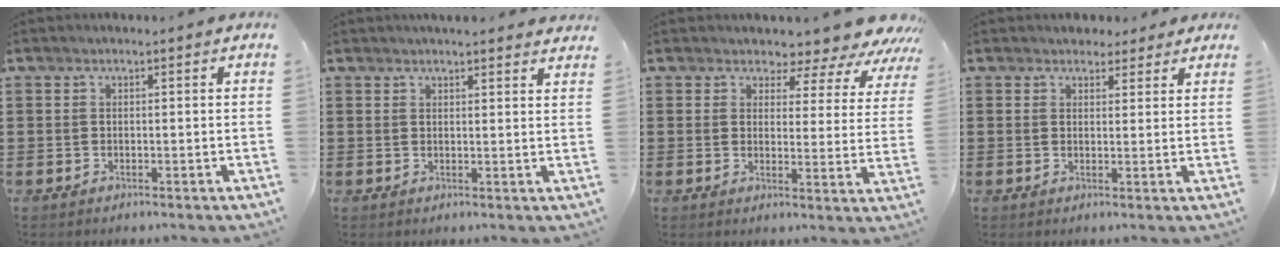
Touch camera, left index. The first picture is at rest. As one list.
[{"total": 2.3, "force": [2.2, 0.1, 0.4], "torque": [-0.014, 0.000, 0.043]}, {"total": 3.7, "force": [3.2, 1.7, 0.9], "torque": [-0.025, -0.028, 0.047]}, {"total": 2.7, "force": [2.2, 1.5, 0.4], "torque": [-0.007, 0.003, 0.039]}]